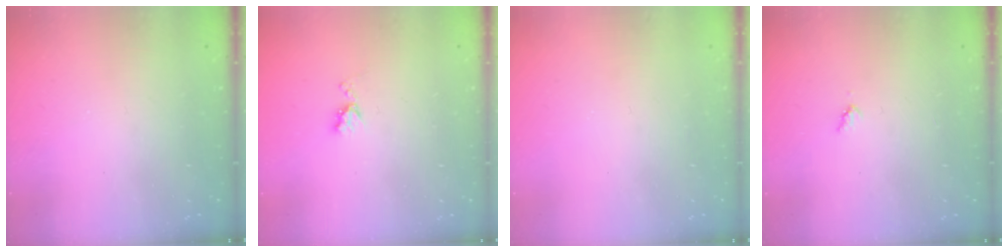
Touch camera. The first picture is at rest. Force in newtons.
{"total": 5.1, "press": 5.1, "slide": 0.5}
{"total": 0.5, "press": 0.5, "slide": 0.1}
{"total": 3.0, "press": 3.0, "slide": 0.3}